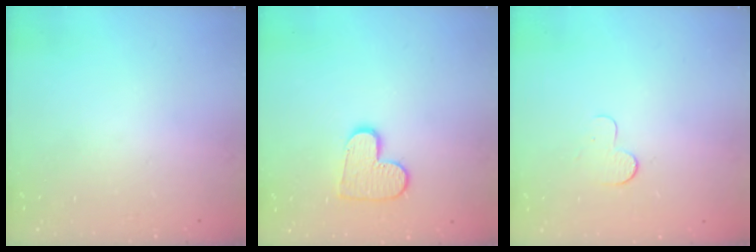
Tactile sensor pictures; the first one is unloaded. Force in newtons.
{"total": 9.6, "press": 9.6, "slide": 0.6}
{"total": 3.6, "press": 3.6, "slide": 0.3}